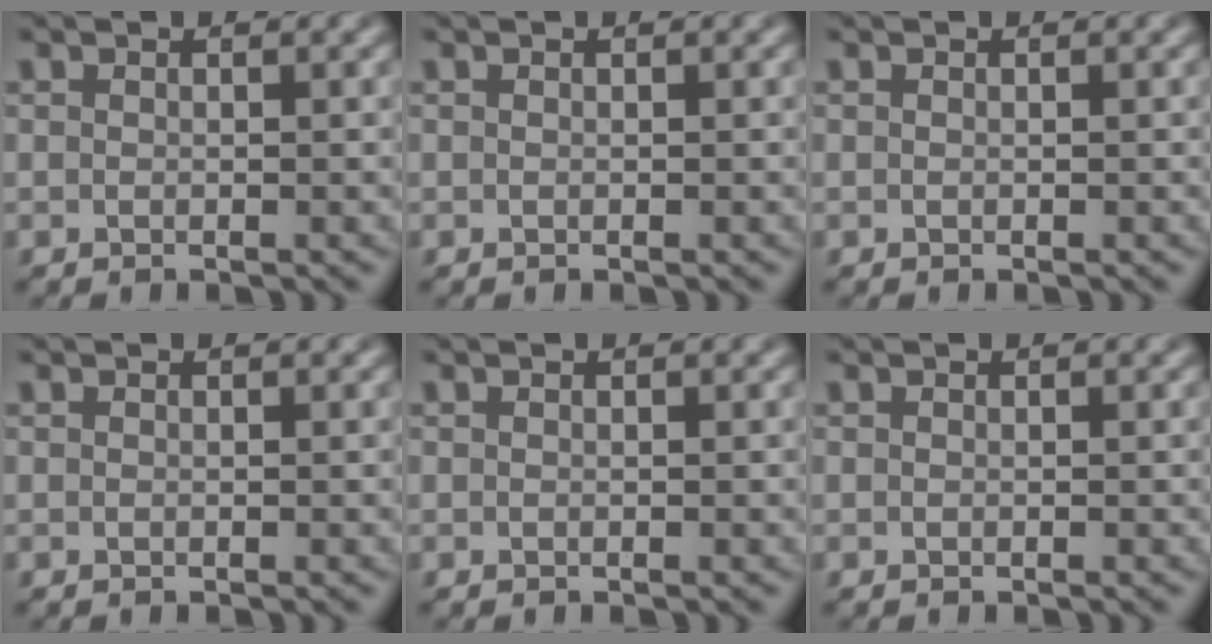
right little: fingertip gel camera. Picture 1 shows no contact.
{"total": 0.0}
{"total": 0.0}
{"total": 0.0}
{"total": 0.0}
{"total": 0.0}